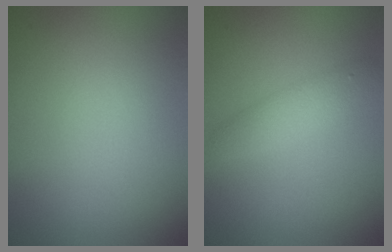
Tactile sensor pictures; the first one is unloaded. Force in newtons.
{"total": 2.4, "press": 2.4, "slide": 0.1}